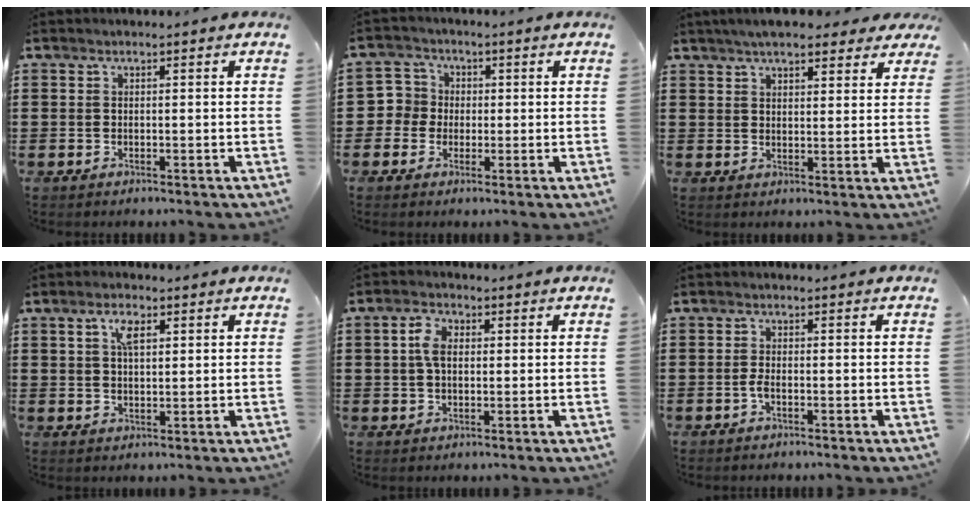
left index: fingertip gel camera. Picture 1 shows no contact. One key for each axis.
{"total": 4.2, "fx": -0.6, "fy": 4.1, "fz": 0.3, "tx": -0.027, "ty": 0.012, "tz": -0.015}
{"total": 5.6, "fx": 4.8, "fy": 1.3, "fz": 2.5, "tx": -0.055, "ty": -0.003, "tz": 0.086}
{"total": 3.3, "fx": 1.4, "fy": 1.4, "fz": 2.7, "tx": -0.052, "ty": 0.005, "tz": 0.022}
{"total": 3.9, "fx": 0.7, "fy": 2.3, "fz": 3.0, "tx": -0.067, "ty": 0.013, "tz": 0.010}
{"total": 1.5, "fx": -0.8, "fy": 0.3, "fz": 1.2, "tx": -0.033, "ty": -0.003, "tz": -0.017}